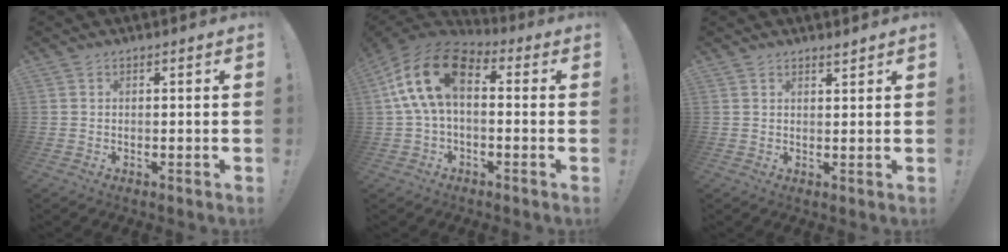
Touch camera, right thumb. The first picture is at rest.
{"total": 15.2, "force": [3.4, 8.5, 12.1], "torque": [-0.226, 0.003, 0.066]}
{"total": 1.5, "force": [1.4, 0.3, 0.5], "torque": [-0.002, -0.009, 0.025]}